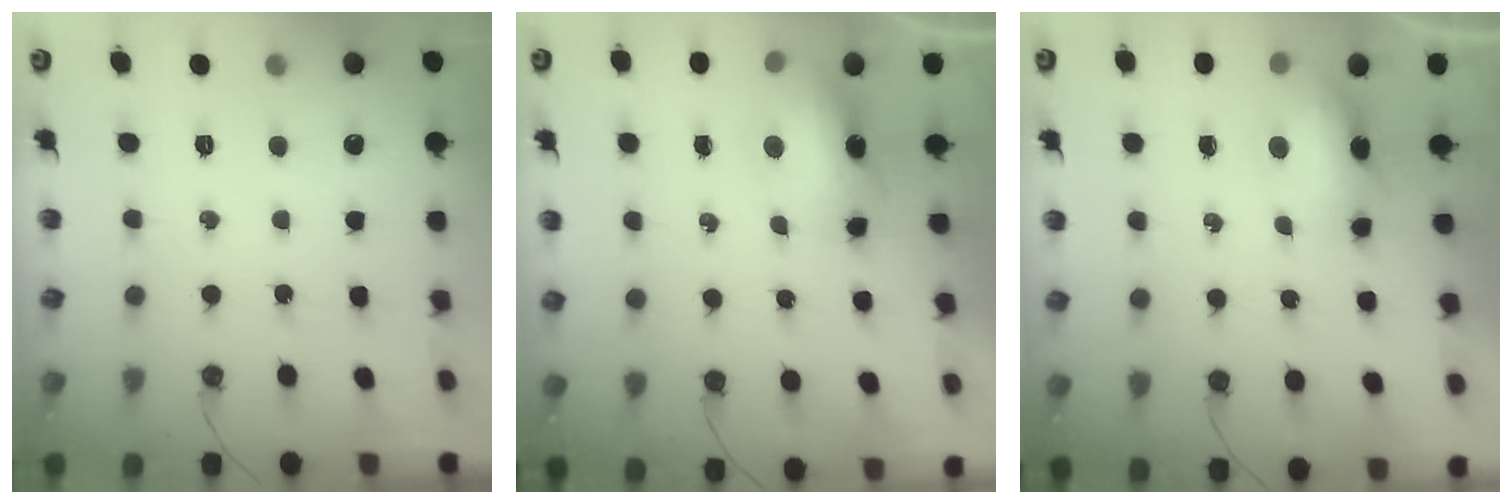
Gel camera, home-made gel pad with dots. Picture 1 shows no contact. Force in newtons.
{"total": 9.5, "press": 9.3, "slide": 2.0}
{"total": 10.0, "press": 9.0, "slide": 4.2}